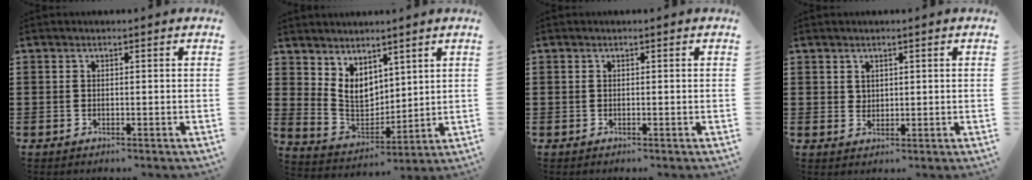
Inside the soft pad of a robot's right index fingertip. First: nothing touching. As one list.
[{"total": 5.6, "force": [3.5, 3.8, 2.2], "torque": [-0.064, -0.009, 0.069]}, {"total": 0.0}, {"total": 1.7, "force": [1.4, 1.1, 0.2], "torque": [-0.007, 0.004, 0.027]}]